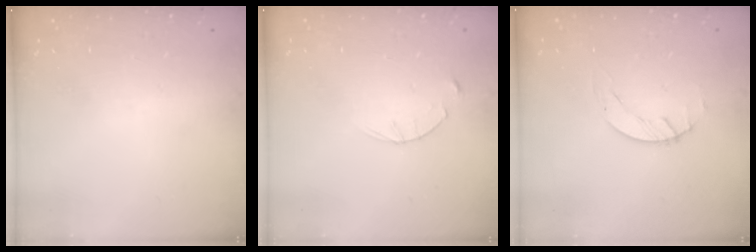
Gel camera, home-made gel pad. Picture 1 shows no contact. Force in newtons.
{"total": 2.8, "press": 2.8, "slide": 0.4}
{"total": 0.8, "press": 0.8, "slide": 0.2}